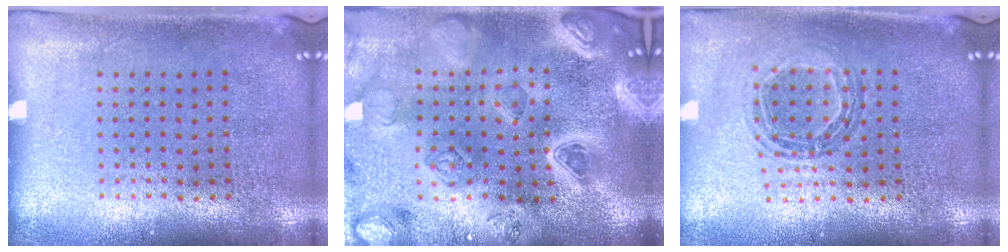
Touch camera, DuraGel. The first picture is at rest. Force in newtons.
{"total": 5.2, "press": 4.4, "slide": 2.9}
{"total": 0.9, "press": 0.9, "slide": 0.2}